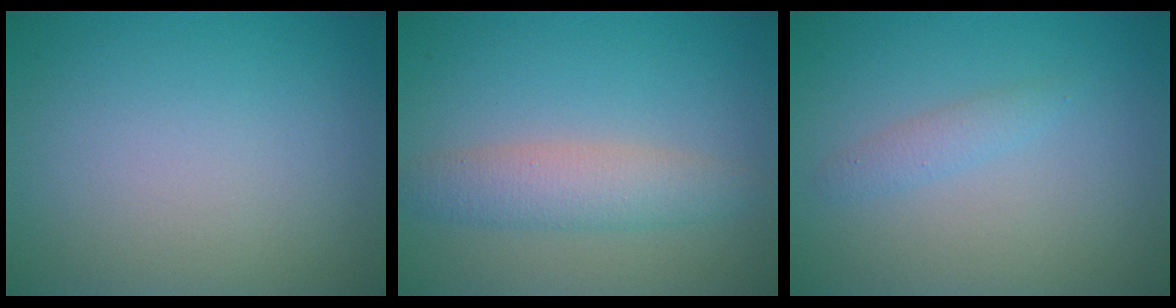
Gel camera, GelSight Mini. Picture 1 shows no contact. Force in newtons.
{"total": 3.4, "press": 3.4, "slide": 0.1}
{"total": 1.3, "press": 1.3, "slide": 0.0}